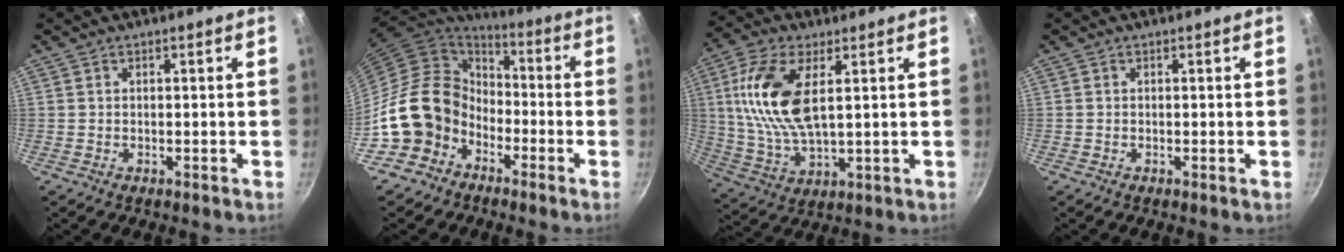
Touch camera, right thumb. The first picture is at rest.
{"total": 14.9, "force": [-6.4, 12.1, 6.1], "torque": [-0.058, 0.061, -0.120]}
{"total": 14.9, "force": [3.7, 7.0, 12.6], "torque": [-0.253, -0.007, 0.074]}
{"total": 0.0}